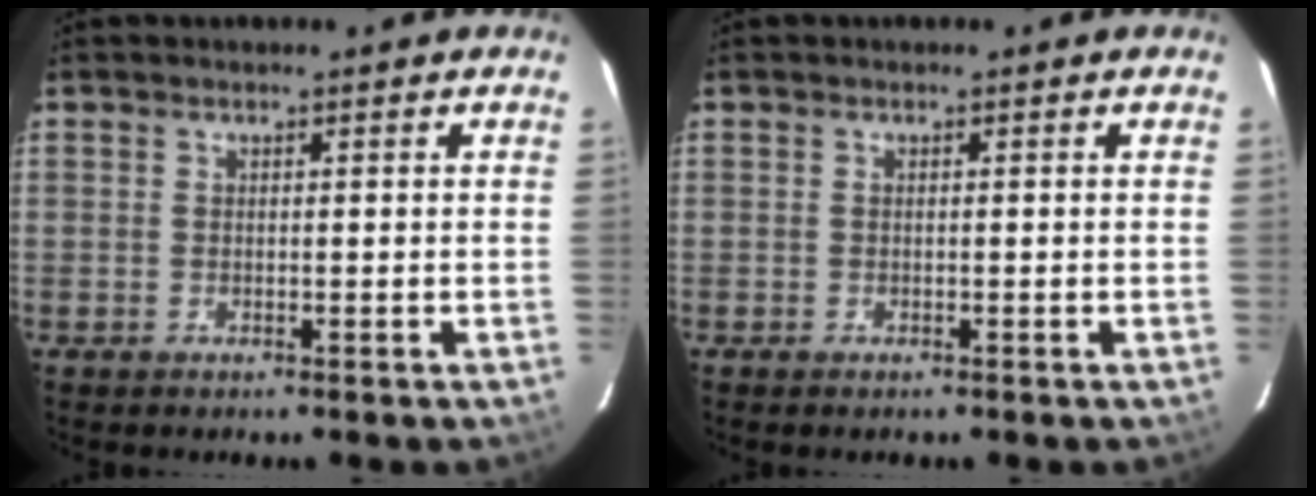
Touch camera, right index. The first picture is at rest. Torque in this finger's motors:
{"motor_torque": [0.06, 0.02, 0.08, 0.01]}